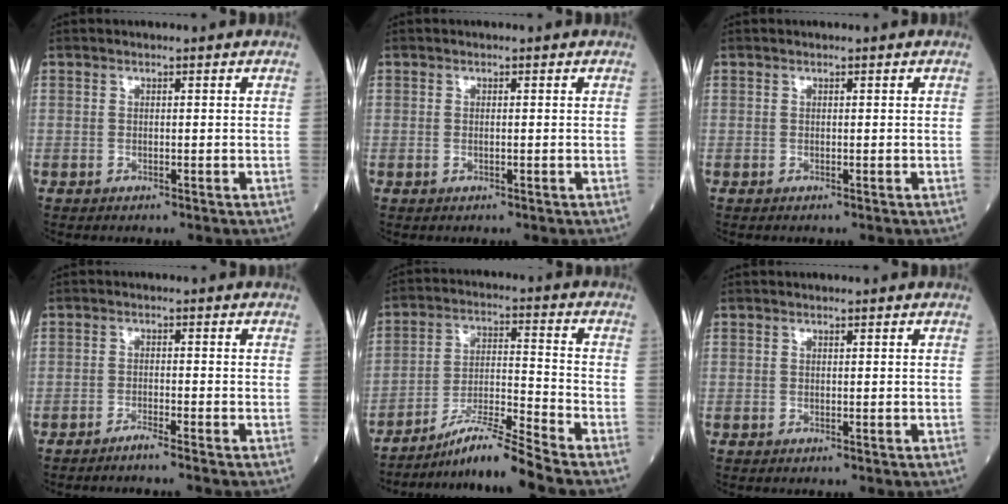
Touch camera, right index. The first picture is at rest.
{"total": 0.6, "force": [-0.1, 0.2, 0.6], "torque": [-0.016, -0.003, -0.001]}
{"total": 0.0}
{"total": 2.2, "force": [-1.9, -0.7, 0.8], "torque": [-0.017, 0.002, -0.035]}
{"total": 9.7, "force": [-8.4, -2.4, 4.2], "torque": [-0.080, -0.010, -0.151]}
{"total": 0.0}